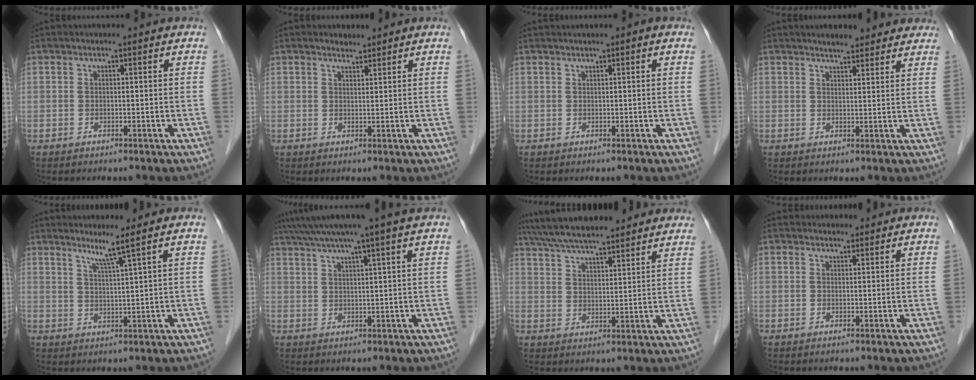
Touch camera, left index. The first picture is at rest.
{"total": 1.6, "force": [1.5, 0.5, 0.3], "torque": [-0.011, 0.001, 0.026]}
{"total": 1.1, "force": [0.7, -0.1, 0.8], "torque": [-0.018, 0.010, 0.017]}
{"total": 5.5, "force": [4.8, 1.3, 2.2], "torque": [-0.028, 0.018, 0.062]}
{"total": 4.0, "force": [2.7, -1.6, 2.4], "torque": [-0.046, -0.015, 0.055]}
{"total": 9.1, "force": [7.3, -2.2, 4.9], "torque": [-0.077, 0.017, 0.104]}
{"total": 18.0, "force": [15.8, 2.5, 8.3], "torque": [-0.143, 0.046, 0.237]}
{"total": 1.6, "force": [1.5, 0.6, -0.1], "torque": [-0.004, 0.010, 0.023]}